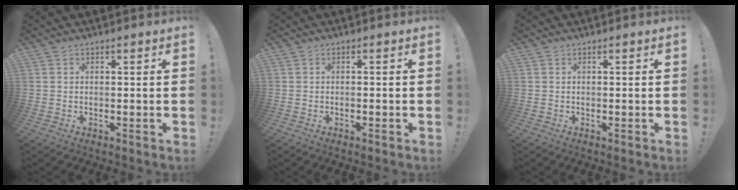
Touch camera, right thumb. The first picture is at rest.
{"total": 0.5, "force": [-0.4, -0.1, 0.2], "torque": [-0.008, 0.001, -0.007]}
{"total": 0.0}